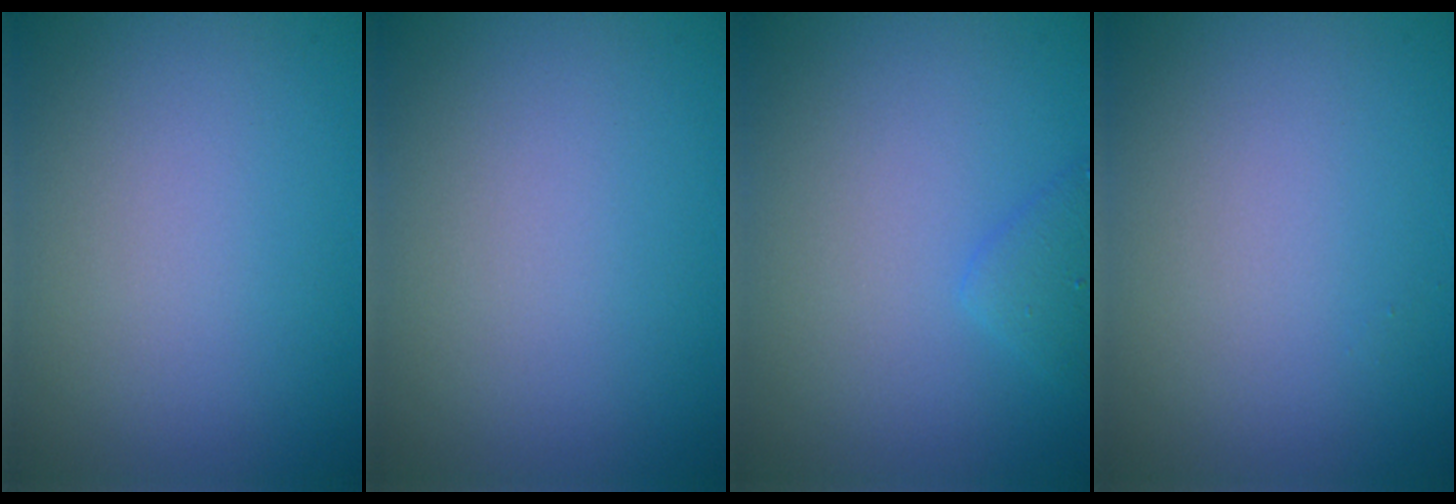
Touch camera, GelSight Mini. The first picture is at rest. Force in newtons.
{"total": 0.0}
{"total": 1.5, "press": 1.5, "slide": 0.0}
{"total": 0.0}